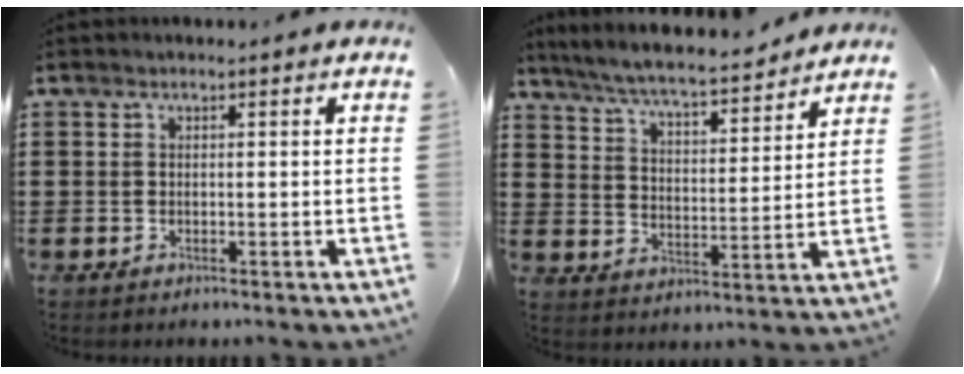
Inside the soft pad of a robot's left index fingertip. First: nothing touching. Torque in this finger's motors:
{"motor_torque": [0.36, -0.52, 0.73, 0.18]}